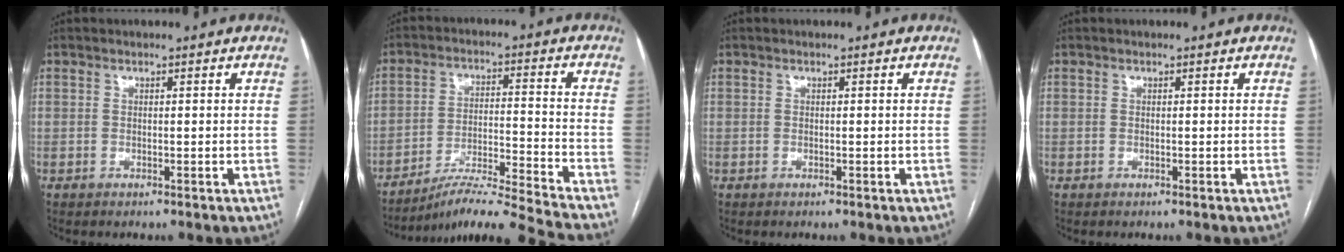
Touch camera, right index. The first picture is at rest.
{"total": 15.4, "force": [-14.1, -3.3, 5.4], "torque": [-0.077, -0.007, -0.227]}
{"total": 0.0}
{"total": 0.0}